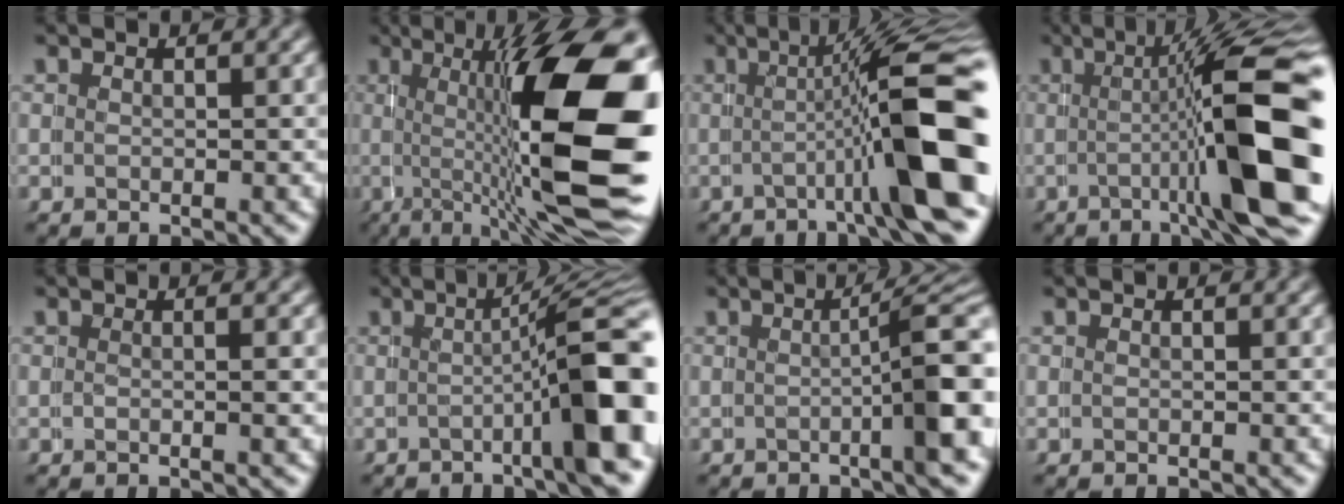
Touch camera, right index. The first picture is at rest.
{"total": 14.7, "force": [1.2, 4.1, 14.1], "torque": [-0.184, 0.012, 0.011]}
{"total": 10.0, "force": [-1.2, 2.2, 9.6], "torque": [-0.128, 0.007, -0.024]}
{"total": 11.9, "force": [-0.9, 2.6, 11.6], "torque": [-0.158, 0.007, -0.019]}
{"total": 0.7, "force": [0.2, -0.2, 0.6], "torque": [-0.018, 0.002, 0.001]}
{"total": 8.8, "force": [-1.2, 1.8, 8.6], "torque": [-0.091, 0.012, -0.020]}
{"total": 7.2, "force": [-1.0, 1.8, 6.9], "torque": [-0.067, 0.015, -0.020]}
{"total": 0.0}